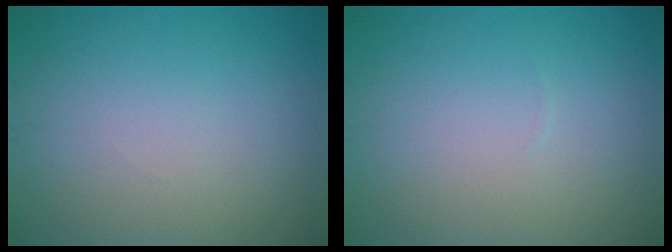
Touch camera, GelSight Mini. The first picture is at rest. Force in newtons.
{"total": 0.0}